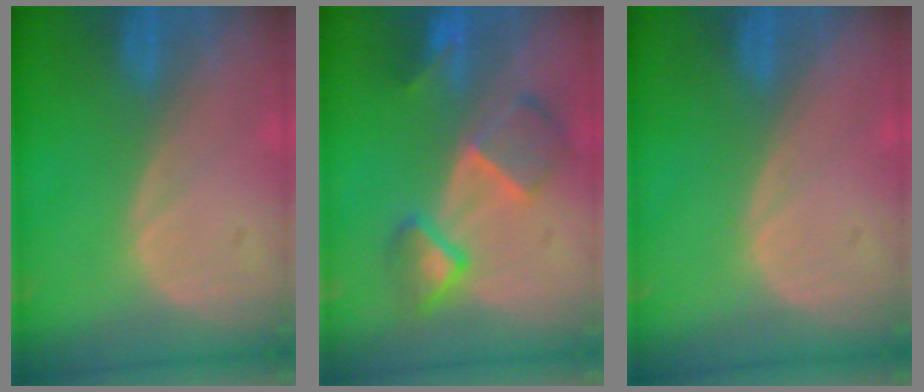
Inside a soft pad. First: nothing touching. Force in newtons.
{"total": 7.3, "press": 6.6, "slide": 2.9}
{"total": 0.0}